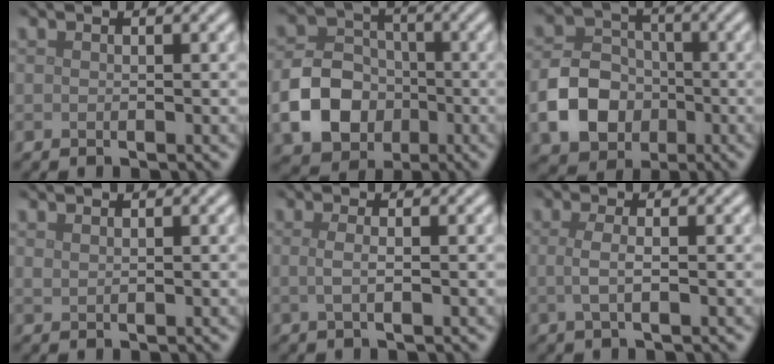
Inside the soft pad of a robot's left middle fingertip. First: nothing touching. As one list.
[{"total": 7.6, "force": [-2.4, 6.0, 3.9], "torque": [-0.073, -0.006, -0.048]}, {"total": 6.9, "force": [-2.2, 5.4, 3.5], "torque": [-0.067, -0.002, -0.047]}, {"total": 0.5, "force": [0.4, 0.2, 0.2], "torque": [-0.008, -0.001, 0.011]}, {"total": 1.4, "force": [-0.1, 0.5, 1.4], "torque": [-0.027, 0.000, -0.006]}, {"total": 2.0, "force": [-0.1, 0.7, 1.9], "torque": [-0.038, 0.000, -0.005]}]